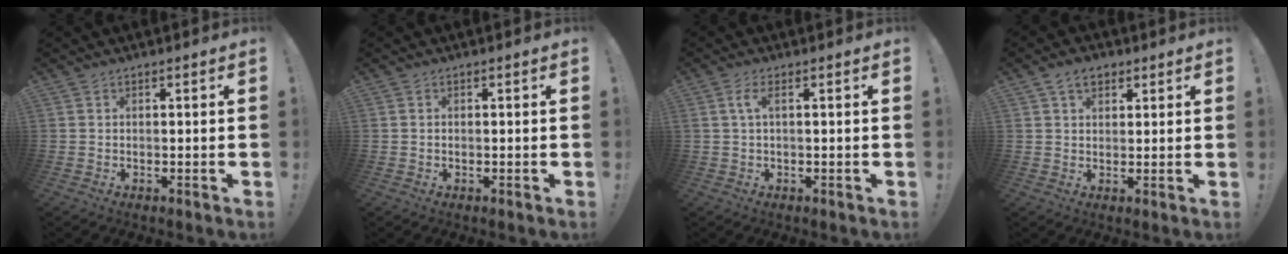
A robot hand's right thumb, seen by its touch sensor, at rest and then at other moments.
{"total": 0.0}
{"total": 3.4, "force": [1.0, 0.9, 3.1], "torque": [-0.056, 0.001, 0.016]}
{"total": 5.7, "force": [3.1, 3.7, 3.0], "torque": [-0.047, -0.004, 0.056]}